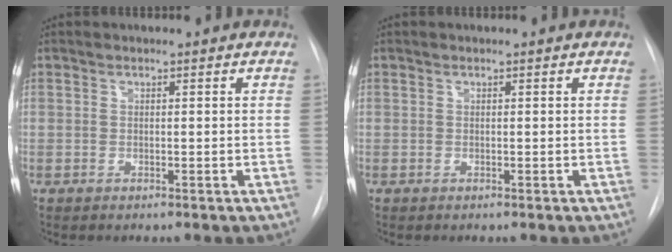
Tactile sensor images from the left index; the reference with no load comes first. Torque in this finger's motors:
{"motor_torque": [-0.01, 0.01, 0.00, 0.01]}